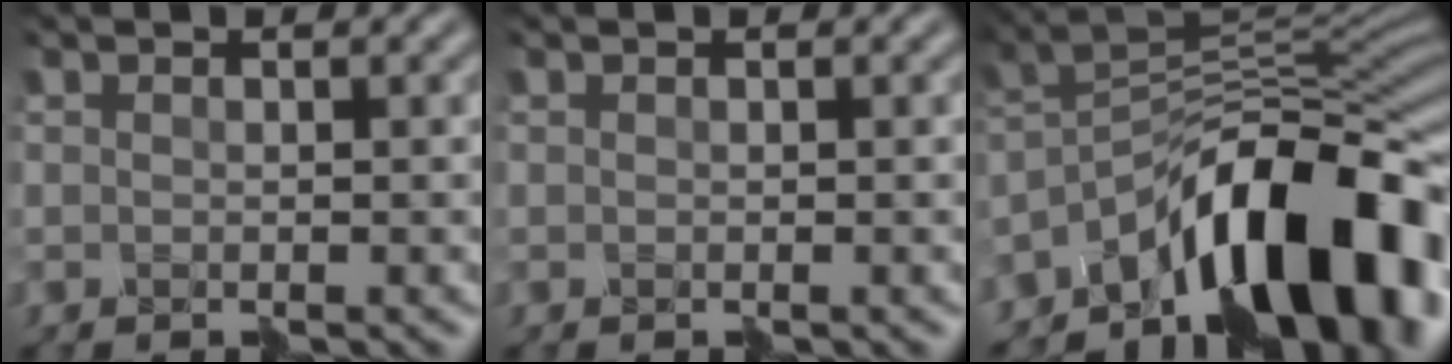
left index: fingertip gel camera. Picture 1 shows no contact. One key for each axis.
{"total": 0.0}
{"total": 13.0, "fx": -8.0, "fy": 4.5, "fz": 9.2, "tx": -0.126, "ty": 0.012, "tz": -0.136}